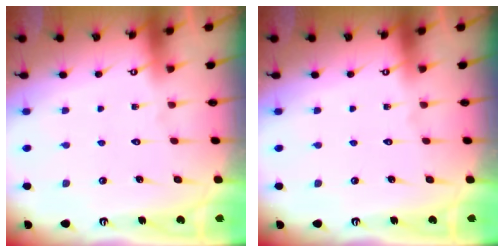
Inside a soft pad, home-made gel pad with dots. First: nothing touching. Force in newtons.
{"total": 0.0}